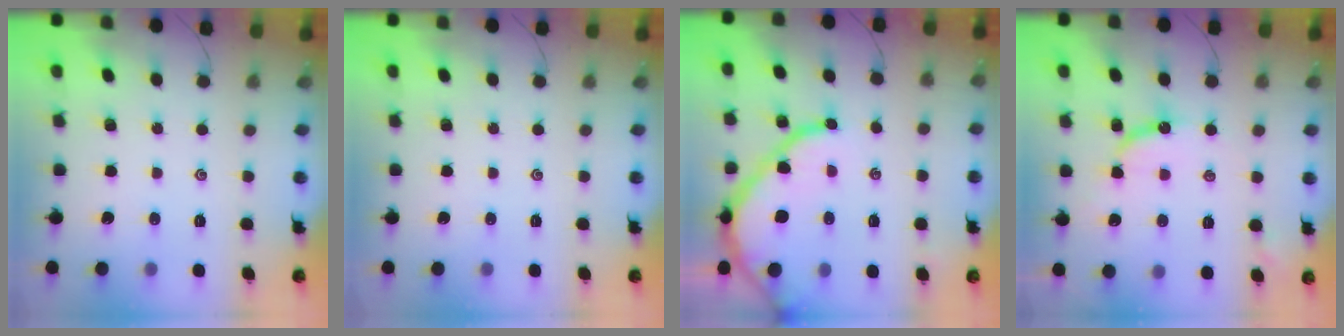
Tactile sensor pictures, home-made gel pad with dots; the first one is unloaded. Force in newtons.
{"total": 0.0}
{"total": 13.1, "press": 13.0, "slide": 1.3}
{"total": 9.2, "press": 9.2, "slide": 0.8}